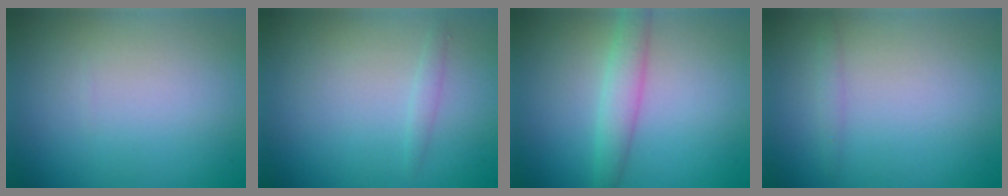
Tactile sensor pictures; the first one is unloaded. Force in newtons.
{"total": 0.8, "press": 0.8, "slide": 0.1}
{"total": 2.6, "press": 2.6, "slide": 0.0}
{"total": 0.8, "press": 0.8, "slide": 0.0}